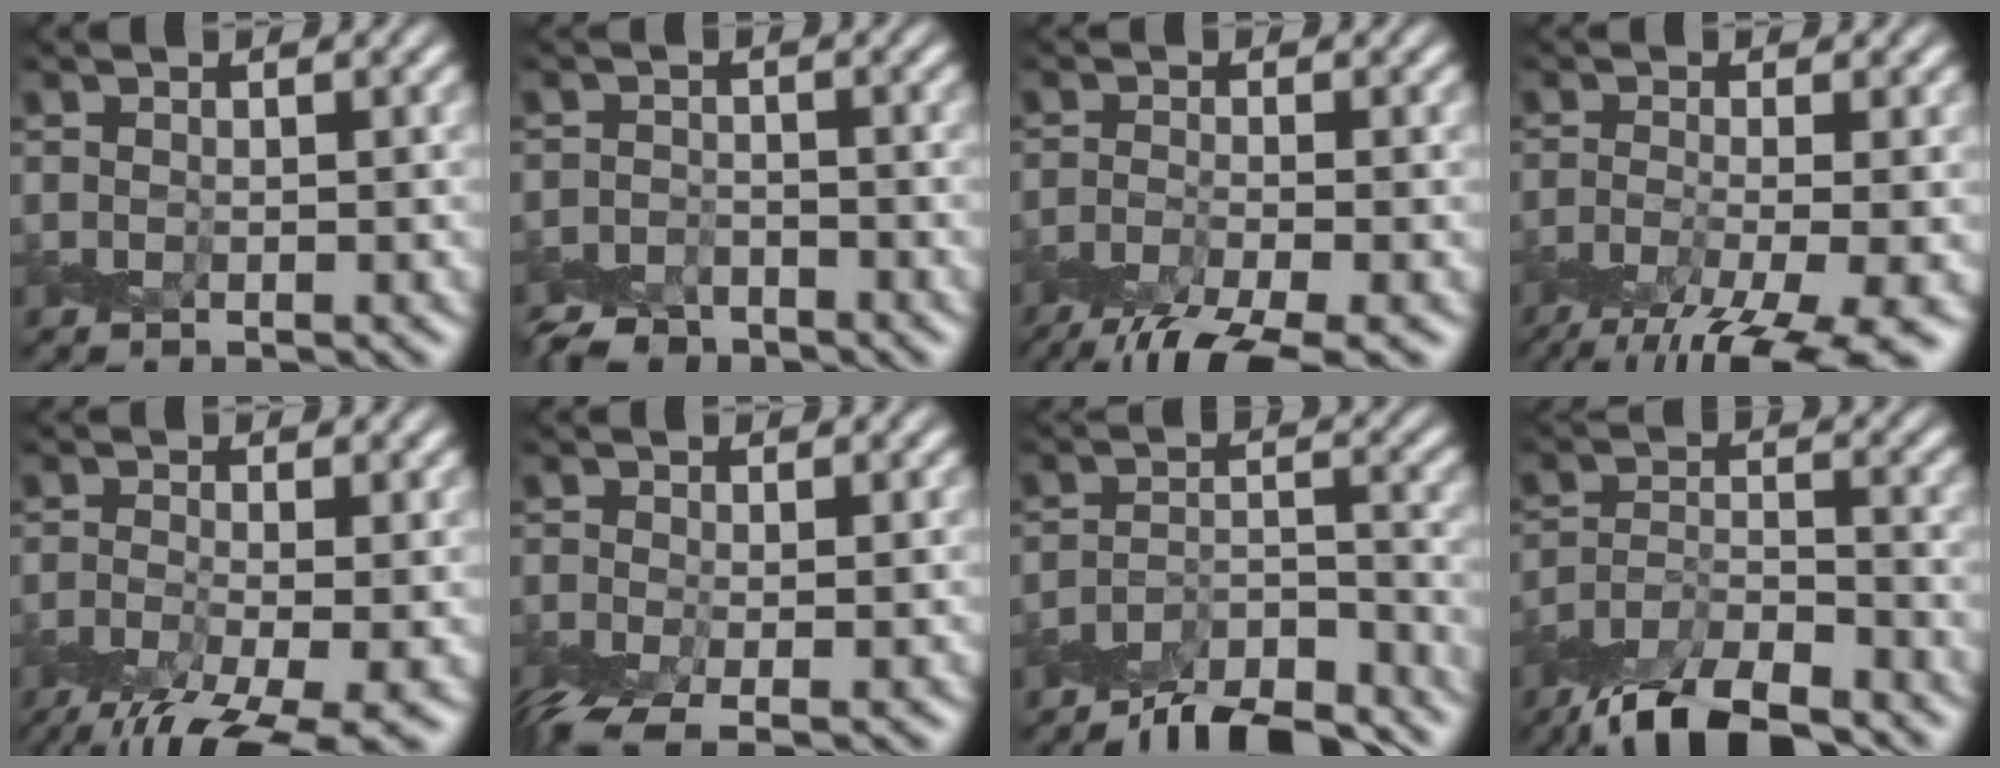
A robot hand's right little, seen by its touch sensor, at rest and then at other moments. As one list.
[{"total": 2.9, "force": [-2.8, 0.8, 0.2], "torque": [0.002, -0.002, -0.058]}, {"total": 6.9, "force": [-5.1, 1.4, 4.5], "torque": [-0.079, -0.021, -0.101]}, {"total": 9.0, "force": [-5.7, 2.0, 6.6], "torque": [-0.115, -0.022, -0.100]}, {"total": 8.8, "force": [-5.5, 2.4, 6.4], "torque": [-0.125, -0.031, -0.097]}, {"total": 3.8, "force": [-2.3, 1.3, 2.7], "torque": [-0.061, -0.012, -0.052]}, {"total": 7.7, "force": [-7.1, 1.2, 2.5], "torque": [-0.039, -0.006, -0.121]}, {"total": 7.5, "force": [-6.6, 1.5, 3.3], "torque": [-0.057, -0.006, -0.123]}]